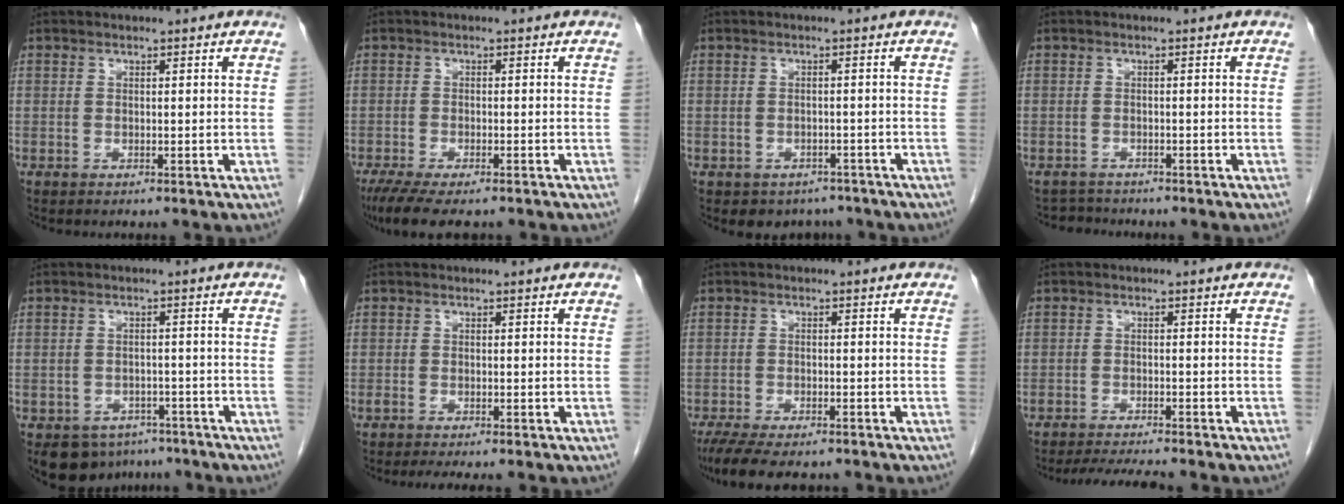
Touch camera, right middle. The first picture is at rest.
{"total": 8.4, "force": [-6.7, 2.0, 4.8], "torque": [-0.072, -0.015, -0.105]}
{"total": 4.8, "force": [-3.8, 2.9, 0.4], "torque": [0.008, 0.012, -0.047]}
{"total": 2.2, "force": [-2.0, 0.4, -0.7], "torque": [0.011, -0.008, -0.034]}
{"total": 7.3, "force": [-5.3, 4.6, 1.6], "torque": [-0.017, 0.005, -0.069]}
{"total": 3.6, "force": [-3.0, 0.2, 1.9], "torque": [-0.024, -0.006, -0.045]}
{"total": 10.2, "force": [-8.4, 2.7, 5.1], "torque": [-0.081, -0.012, -0.127]}
{"total": 5.3, "force": [-4.9, -0.2, 2.0], "torque": [-0.031, -0.015, -0.081]}